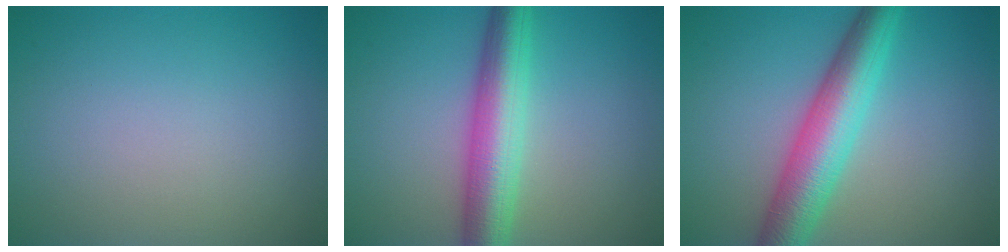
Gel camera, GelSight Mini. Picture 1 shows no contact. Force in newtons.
{"total": 6.5, "press": 6.5, "slide": 0.1}
{"total": 6.8, "press": 6.8, "slide": 0.1}